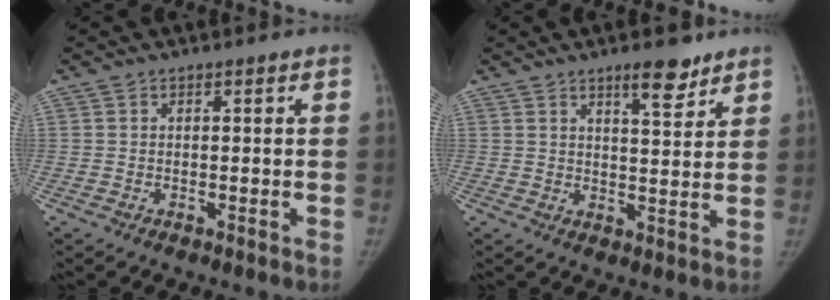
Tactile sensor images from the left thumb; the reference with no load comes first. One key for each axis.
{"total": 6.6, "fx": 4.7, "fy": 2.1, "fz": 4.1, "tx": -0.038, "ty": -0.031, "tz": 0.068}